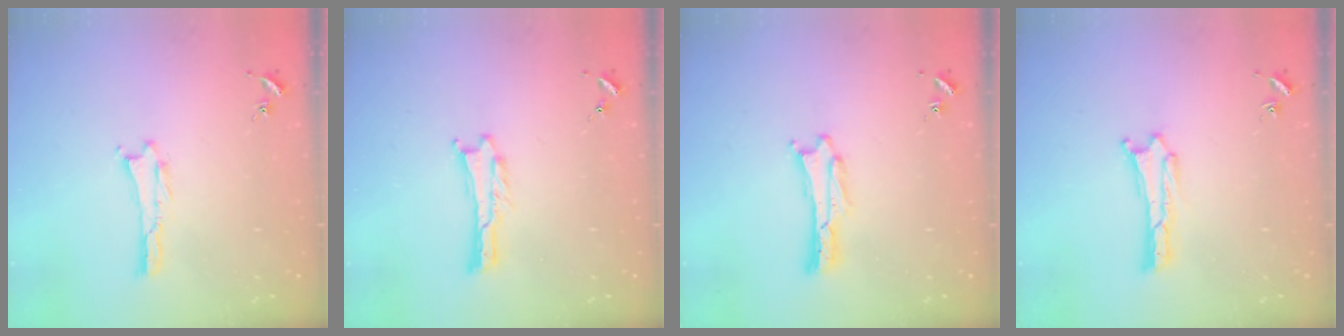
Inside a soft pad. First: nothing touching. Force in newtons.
{"total": 0.0}
{"total": 1.1, "press": 1.1, "slide": 0.0}
{"total": 0.0}